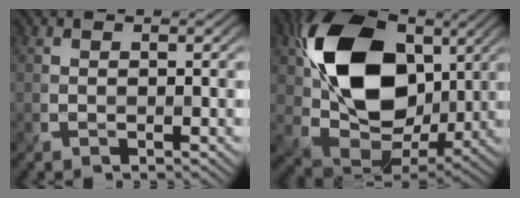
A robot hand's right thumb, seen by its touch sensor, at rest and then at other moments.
{"total": 17.2, "force": [3.9, 12.2, 11.5], "torque": [-0.242, 0.008, 0.074]}